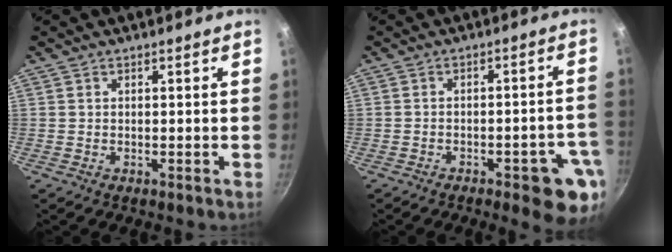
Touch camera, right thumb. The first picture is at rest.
{"total": 10.0, "force": [-4.5, 3.2, 8.4], "torque": [-0.074, 0.027, -0.050]}